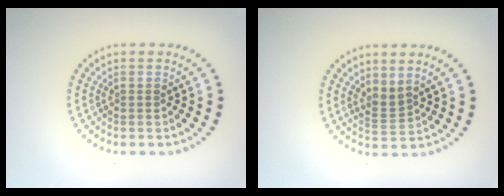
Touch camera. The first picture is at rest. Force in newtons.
{"total": 1.7, "press": 1.2, "slide": 1.2}